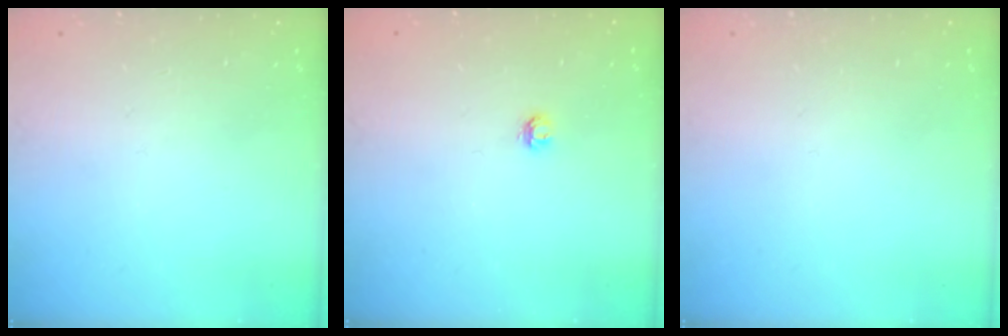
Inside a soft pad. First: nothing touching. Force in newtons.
{"total": 3.6, "press": 3.6, "slide": 0.3}
{"total": 0.0}